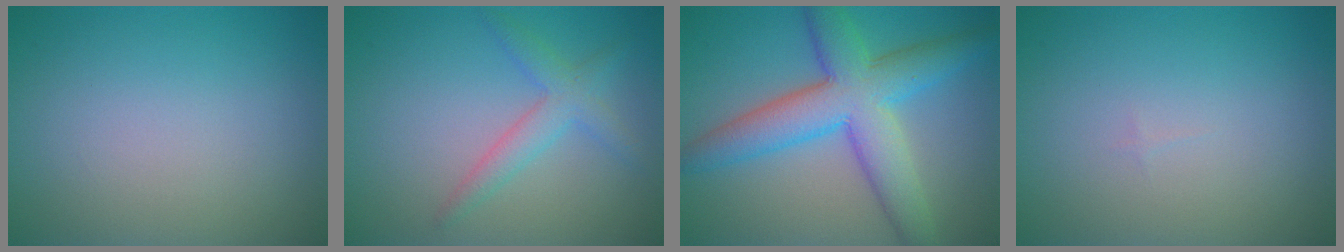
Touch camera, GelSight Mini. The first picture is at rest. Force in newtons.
{"total": 2.6, "press": 2.6, "slide": 0.1}
{"total": 7.8, "press": 7.8, "slide": 0.2}
{"total": 0.0}